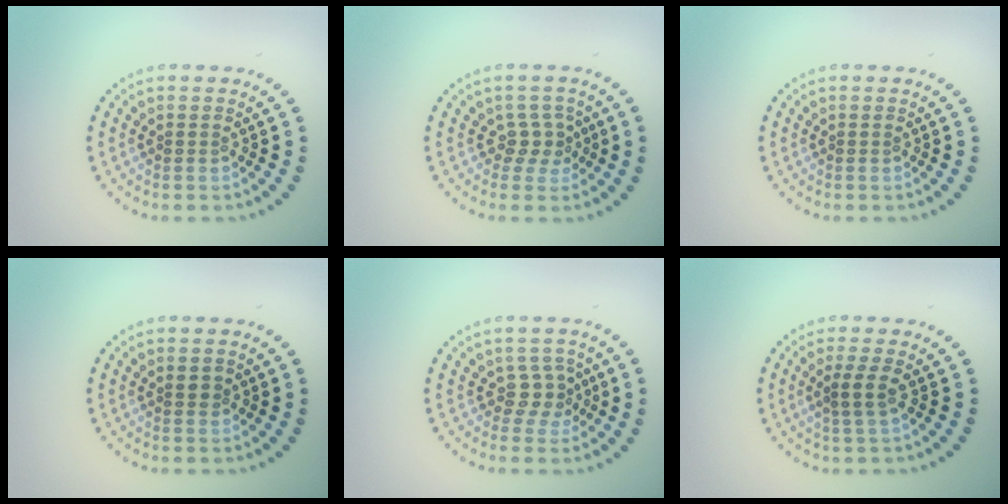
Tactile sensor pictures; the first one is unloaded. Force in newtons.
{"total": 2.2, "press": 1.6, "slide": 1.5}
{"total": 0.0}
{"total": 0.9, "press": 0.8, "slide": 0.4}
{"total": 2.1, "press": 1.6, "slide": 1.3}
{"total": 1.8, "press": 1.5, "slide": 1.0}